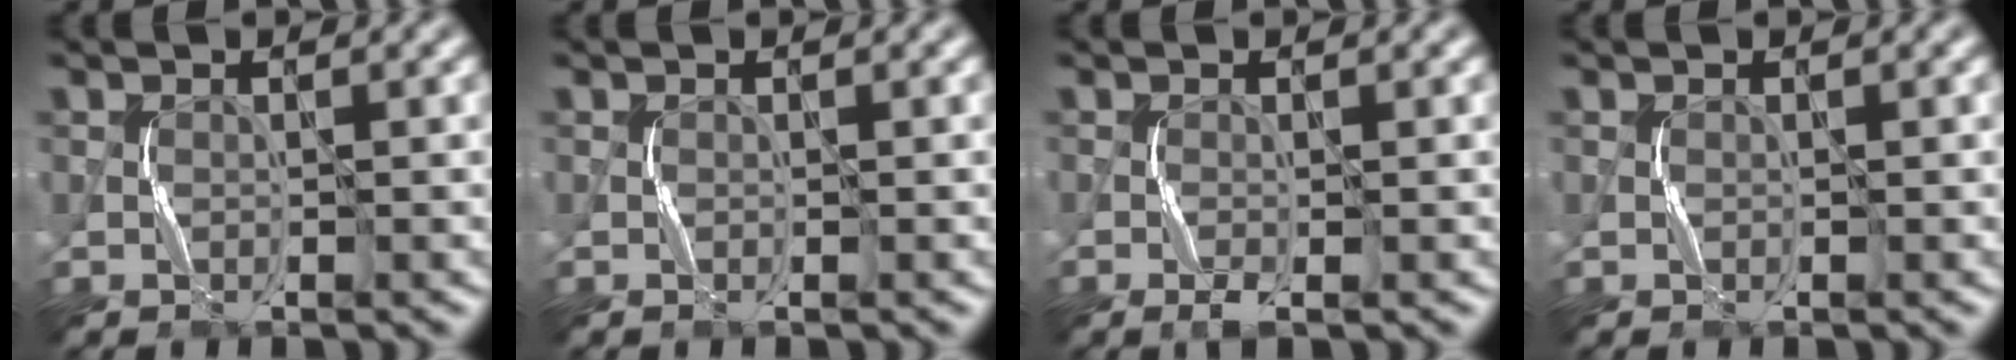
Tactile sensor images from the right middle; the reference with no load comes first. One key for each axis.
{"total": 0.0}
{"total": 1.2, "fx": -0.7, "fy": 0.1, "fz": 1.0, "tx": -0.026, "ty": 0.001, "tz": -0.014}
{"total": 0.0}